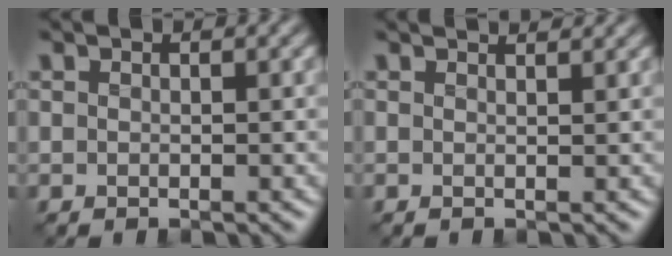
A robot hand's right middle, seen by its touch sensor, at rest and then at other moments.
{"total": 1.9, "force": [1.8, 0.3, 0.6], "torque": [-0.009, -0.001, 0.016]}